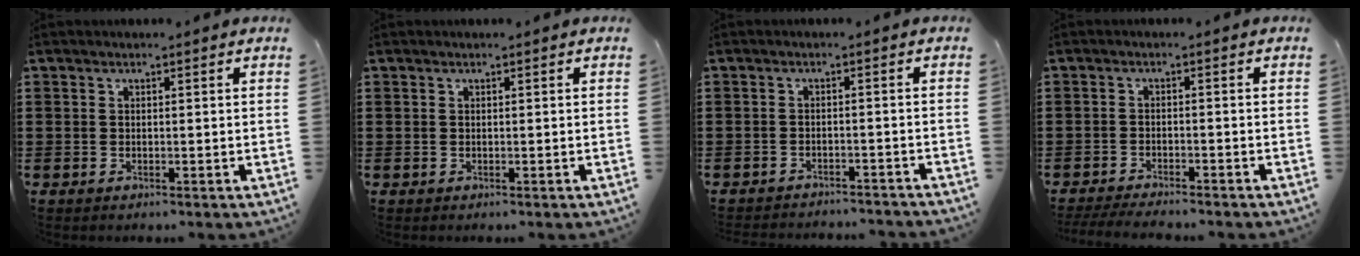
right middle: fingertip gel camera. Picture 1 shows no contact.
{"total": 0.0}
{"total": 2.0, "force": [-2.0, -0.1, 0.1], "torque": [-0.006, 0.002, -0.043]}
{"total": 2.7, "force": [-2.6, 0.1, 0.6], "torque": [-0.019, -0.002, -0.055]}